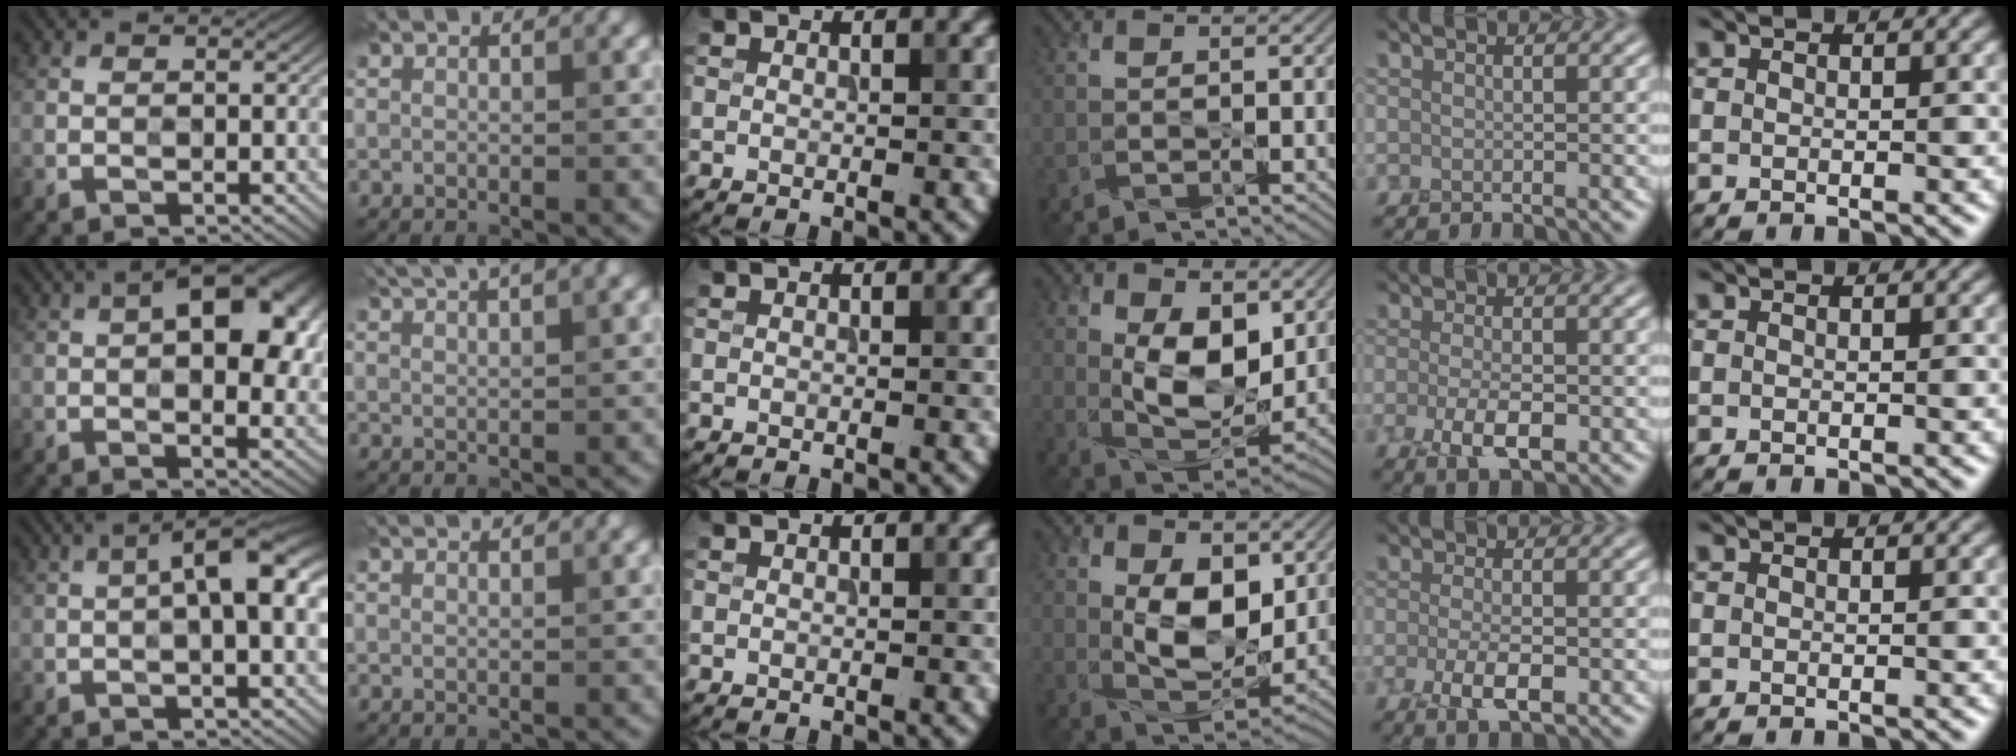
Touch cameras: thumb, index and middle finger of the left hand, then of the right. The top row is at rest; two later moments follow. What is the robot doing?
{"motion": "peel", "object": "bandage"}